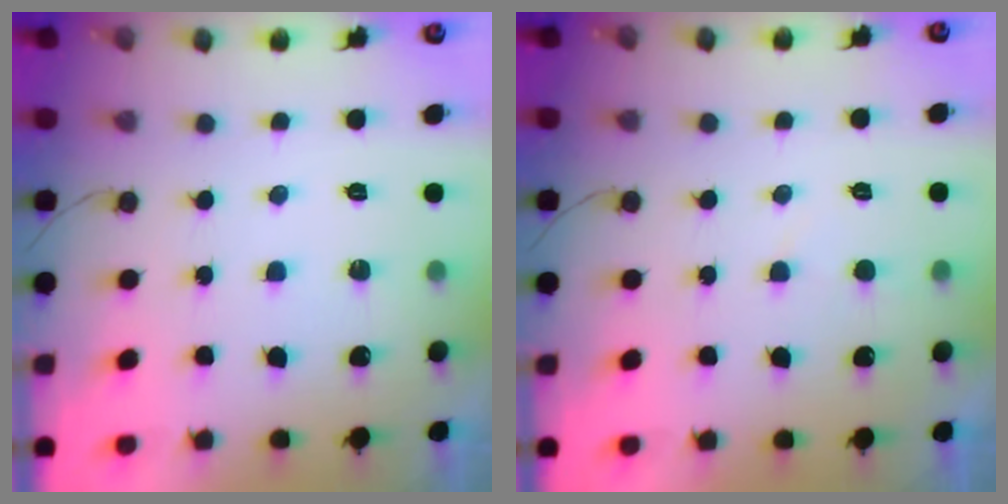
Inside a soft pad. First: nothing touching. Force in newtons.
{"total": 1.6, "press": 1.6, "slide": 0.2}